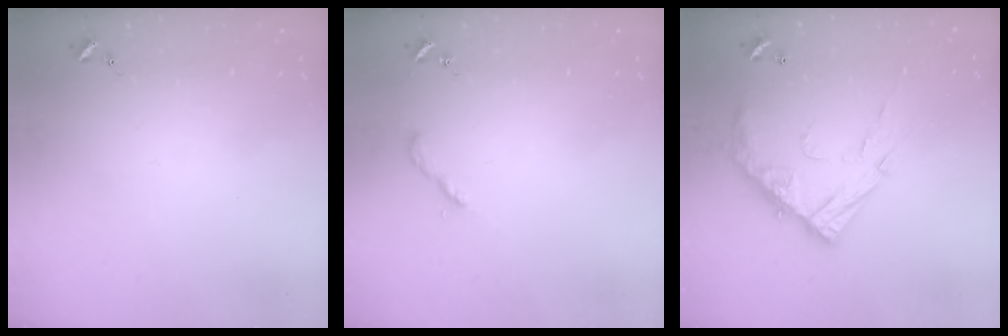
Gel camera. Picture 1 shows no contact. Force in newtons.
{"total": 2.2, "press": 2.2, "slide": 0.2}
{"total": 15.6, "press": 15.5, "slide": 1.2}